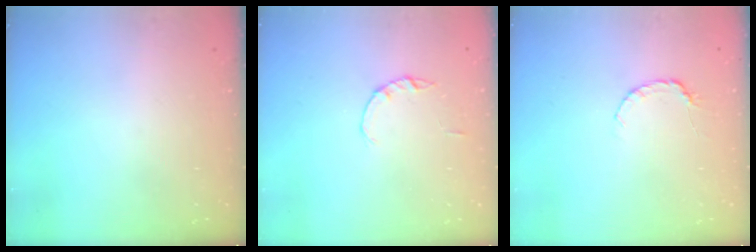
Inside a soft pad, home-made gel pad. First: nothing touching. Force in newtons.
{"total": 1.0, "press": 1.0, "slide": 0.2}
{"total": 3.3, "press": 3.3, "slide": 0.3}